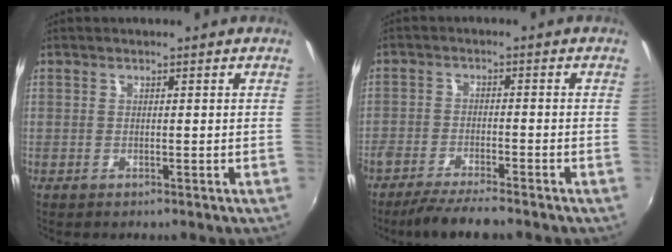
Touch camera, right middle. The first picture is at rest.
{"total": 8.2, "force": [-7.1, 0.8, 4.0], "torque": [-0.096, -0.019, -0.123]}